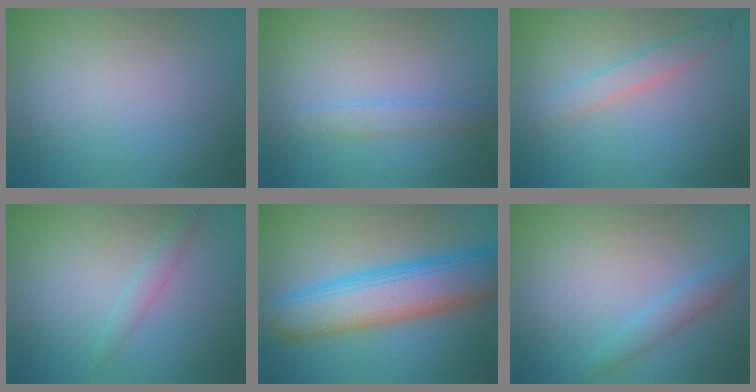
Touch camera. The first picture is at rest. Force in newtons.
{"total": 1.7, "press": 1.7, "slide": 0.1}
{"total": 2.1, "press": 2.1, "slide": 0.0}
{"total": 1.3, "press": 1.3, "slide": 0.1}
{"total": 9.2, "press": 9.2, "slide": 0.3}
{"total": 2.0, "press": 2.0, "slide": 0.2}